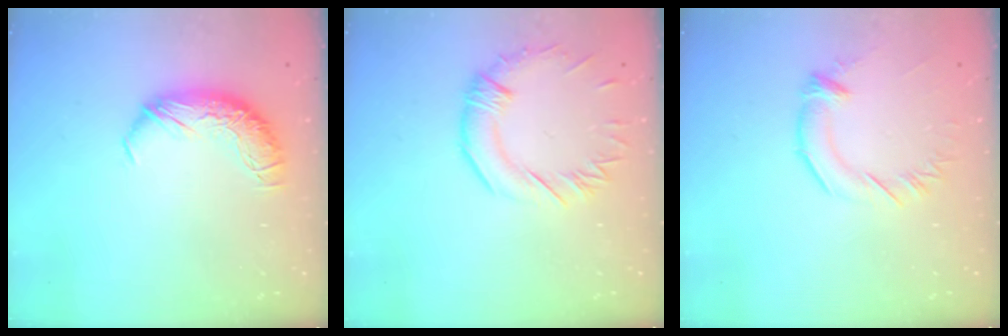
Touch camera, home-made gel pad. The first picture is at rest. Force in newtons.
{"total": 1.0, "press": 0.6, "slide": 0.8}
{"total": 2.0, "press": 1.9, "slide": 0.7}